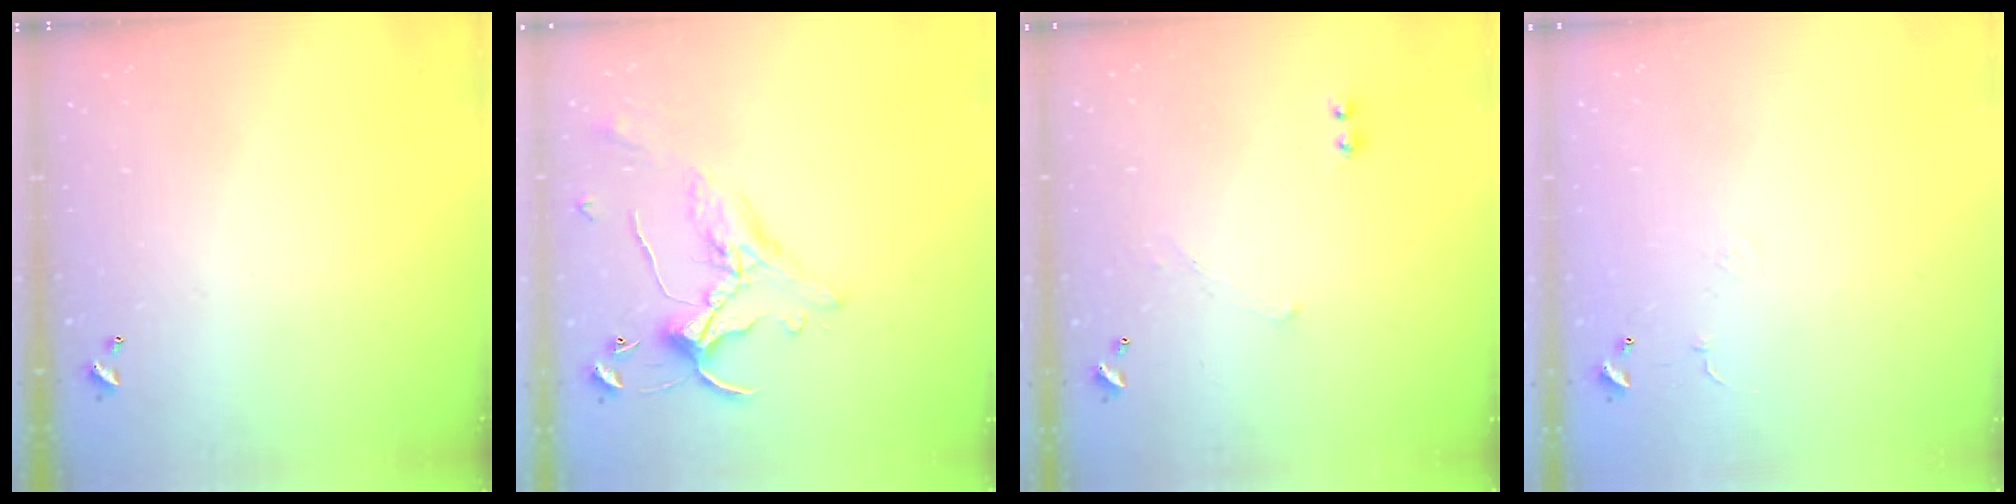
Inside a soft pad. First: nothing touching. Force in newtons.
{"total": 1.0, "press": 0.2, "slide": 1.0}
{"total": 1.1, "press": 0.9, "slide": 0.5}
{"total": 6.3, "press": 6.3, "slide": 0.7}